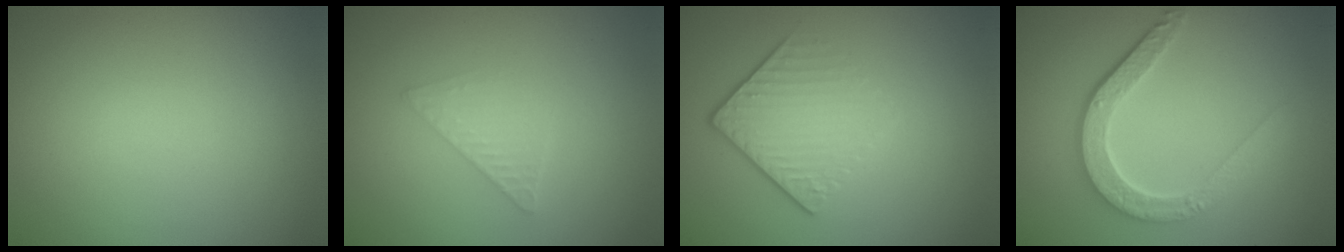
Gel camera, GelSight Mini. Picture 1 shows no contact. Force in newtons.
{"total": 1.6, "press": 1.6, "slide": 0.1}
{"total": 4.5, "press": 2.9, "slide": 3.3}
{"total": 4.7, "press": 3.6, "slide": 3.0}